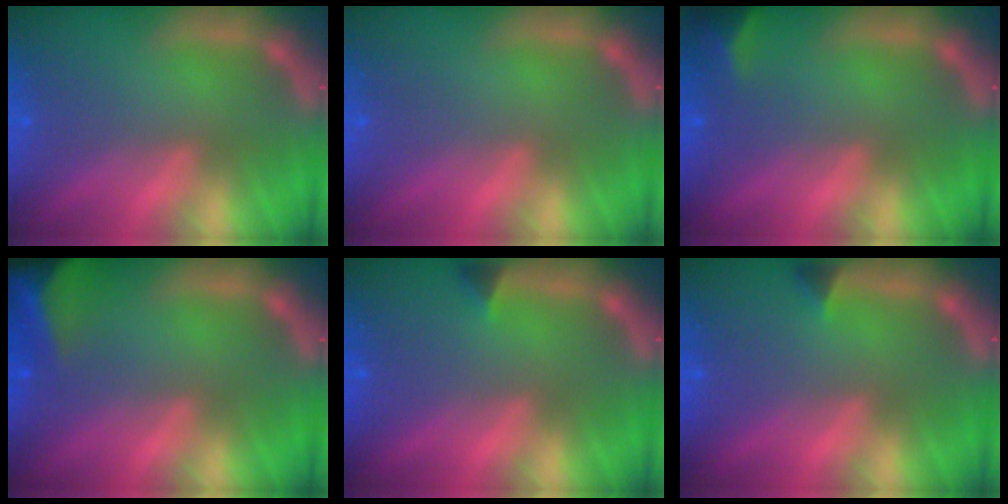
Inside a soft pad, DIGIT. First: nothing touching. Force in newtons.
{"total": 0.0}
{"total": 2.4}
{"total": 9.5}
{"total": 0.9}
{"total": 0.9}